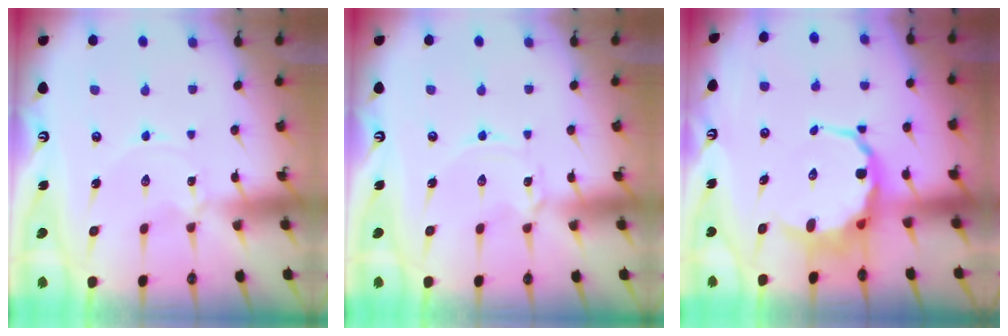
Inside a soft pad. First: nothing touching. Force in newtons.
{"total": 0.9, "press": 0.9, "slide": 0.1}
{"total": 7.5, "press": 7.2, "slide": 2.1}